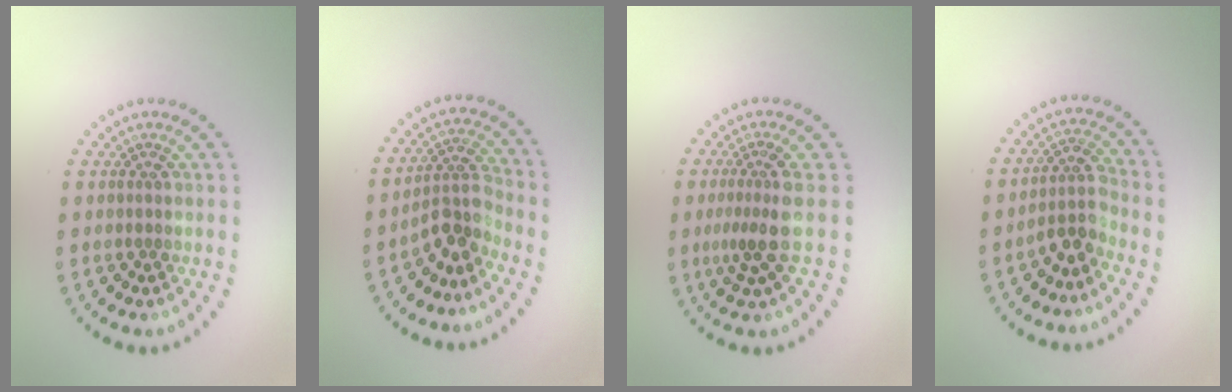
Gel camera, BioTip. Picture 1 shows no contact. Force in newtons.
{"total": 3.3, "press": 2.3, "slide": 2.4}
{"total": 3.2, "press": 2.2, "slide": 2.3}
{"total": 3.0, "press": 2.2, "slide": 2.0}